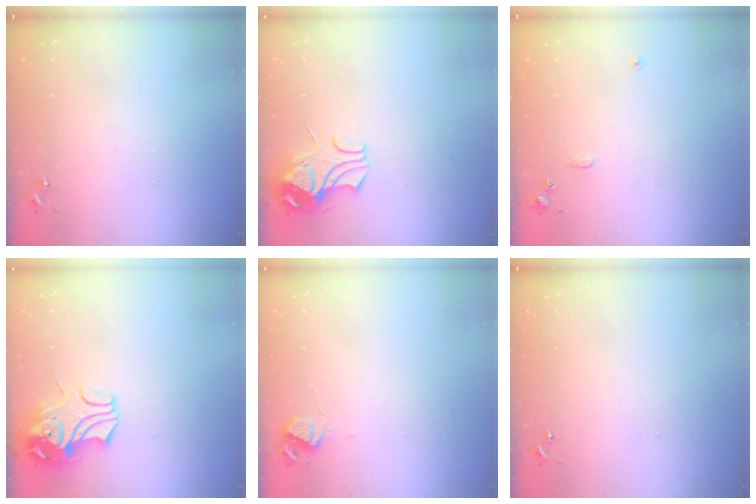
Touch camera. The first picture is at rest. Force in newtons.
{"total": 9.4, "press": 9.4, "slide": 0.9}
{"total": 6.7, "press": 6.7, "slide": 0.7}
{"total": 11.2, "press": 11.0, "slide": 1.9}
{"total": 5.9, "press": 5.9, "slide": 0.8}
{"total": 0.0}